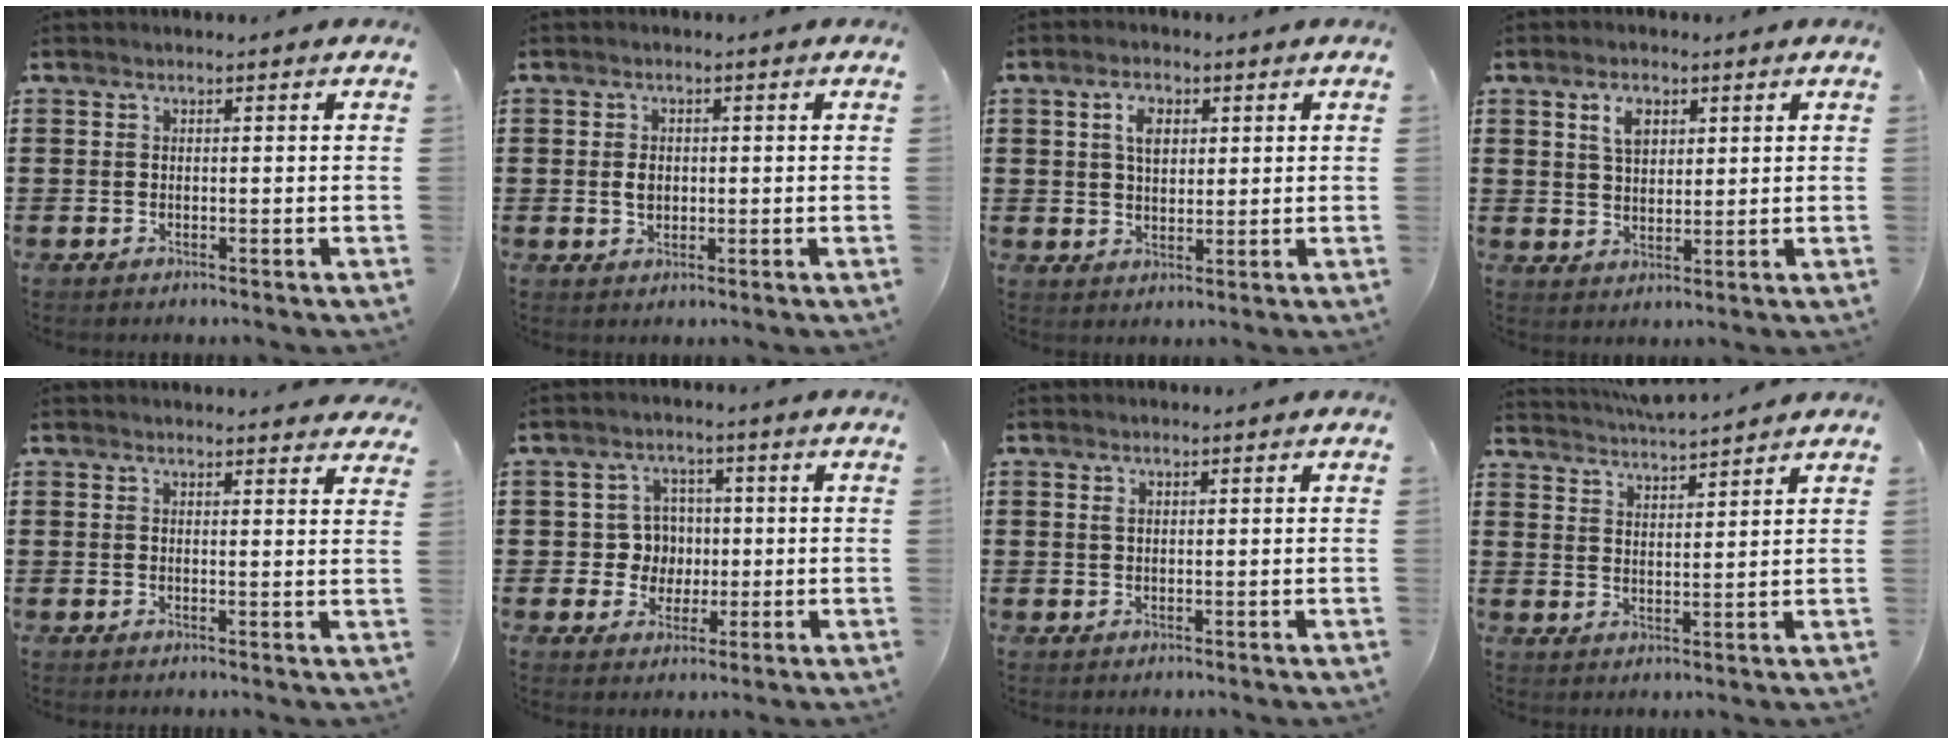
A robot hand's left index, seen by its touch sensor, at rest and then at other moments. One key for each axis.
{"total": 2.3, "fx": 0.1, "fy": 1.7, "fz": 1.5, "tx": -0.033, "ty": 0.006, "tz": 0.000}
{"total": 4.2, "fx": 1.5, "fy": 2.6, "fz": 2.9, "tx": -0.058, "ty": 0.008, "tz": 0.024}
{"total": 4.2, "fx": 2.1, "fy": 2.4, "fz": 2.7, "tx": -0.053, "ty": 0.006, "tz": 0.036}
{"total": 2.3, "fx": 2.3, "fy": -0.1, "fz": 0.3, "tx": -0.004, "ty": -0.008, "tz": 0.042}
{"total": 5.3, "fx": 0.1, "fy": 5.1, "fz": 1.5, "tx": -0.044, "ty": 0.013, "tz": -0.001}
{"total": 1.0, "fx": 0.5, "fy": 0.4, "fz": 0.7, "tx": -0.015, "ty": 0.004, "tz": 0.009}
{"total": 4.1, "fx": 4.0, "fy": -0.5, "fz": 0.2, "tx": -0.019, "ty": -0.022, "tz": 0.071}